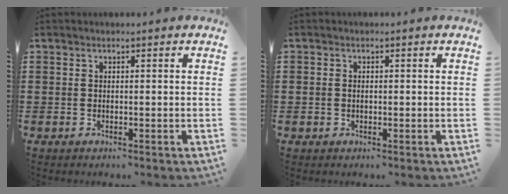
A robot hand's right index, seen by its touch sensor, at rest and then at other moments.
{"total": 0.8, "force": [0.0, 0.7, 0.5], "torque": [-0.012, 0.005, -0.001]}